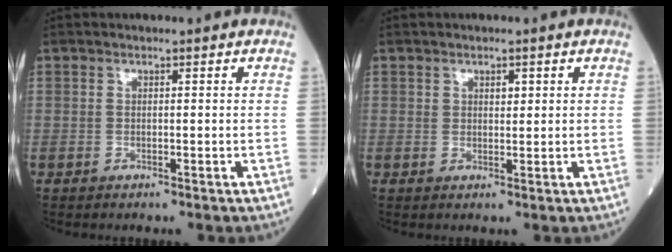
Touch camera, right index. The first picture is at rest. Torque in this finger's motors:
{"motor_torque": [-0.04, 0.00, 0.00, 0.01]}